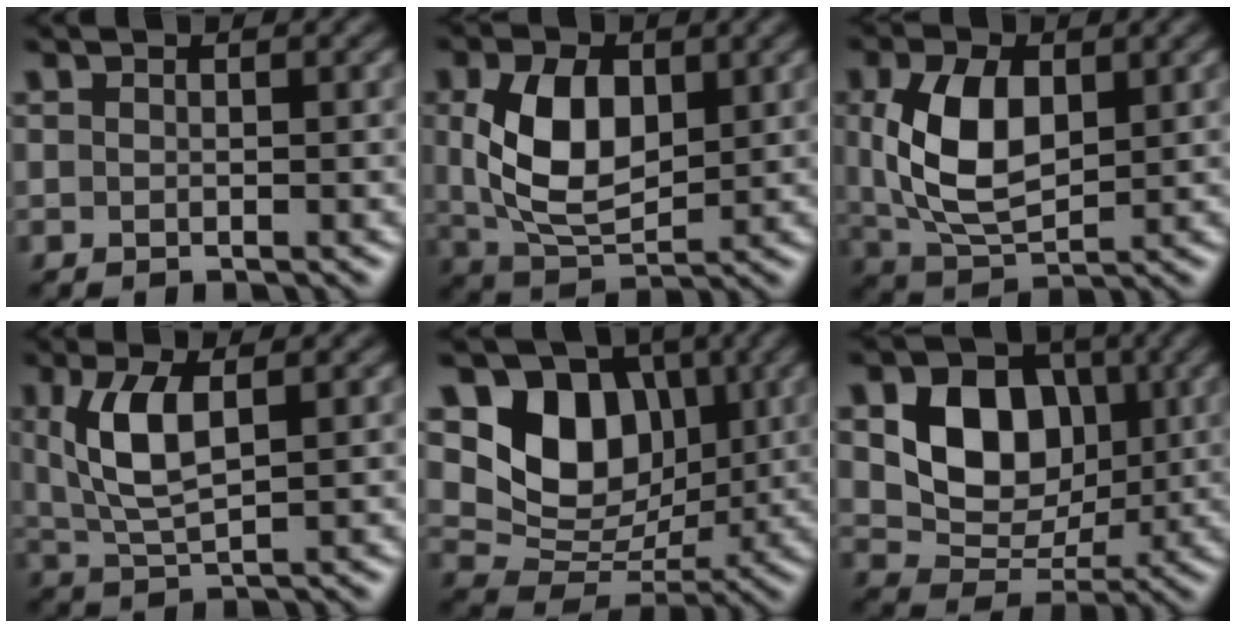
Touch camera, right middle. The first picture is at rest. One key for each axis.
{"total": 6.6, "fx": 1.2, "fy": 3.8, "fz": 5.2, "tx": -0.110, "ty": 0.001, "tz": 0.027}
{"total": 6.6, "fx": 1.1, "fy": 3.8, "fz": 5.3, "tx": -0.118, "ty": 0.001, "tz": 0.027}
{"total": 4.7, "fx": 1.2, "fy": 1.8, "fz": 4.2, "tx": -0.098, "ty": -0.001, "tz": 0.029}
{"total": 7.6, "fx": 2.5, "fy": 6.0, "fz": 4.0, "tx": -0.065, "ty": -0.014, "tz": 0.039}
{"total": 7.2, "fx": 1.3, "fy": 5.6, "fz": 4.3, "tx": -0.078, "ty": -0.002, "tz": 0.021}